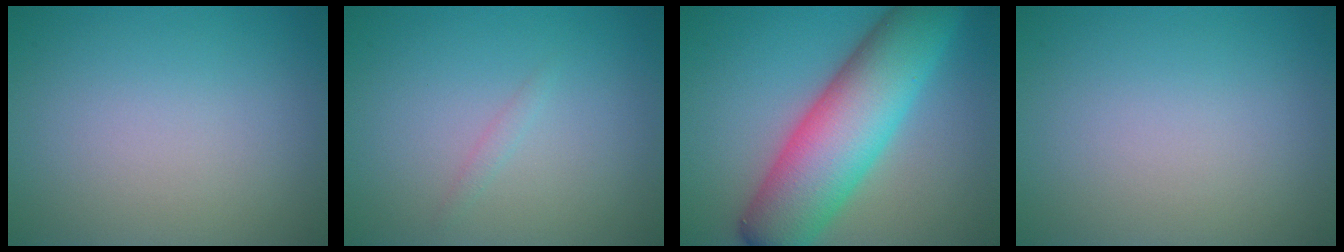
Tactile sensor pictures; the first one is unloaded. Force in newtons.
{"total": 0.6, "press": 0.6, "slide": 0.0}
{"total": 11.1, "press": 11.1, "slide": 0.3}
{"total": 0.0}